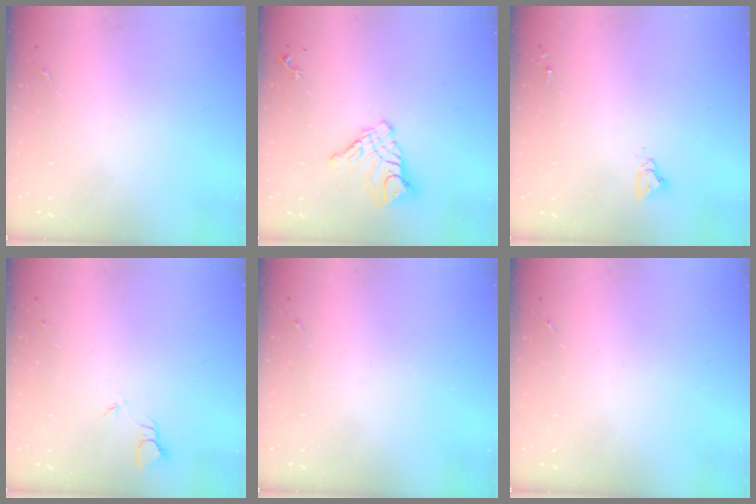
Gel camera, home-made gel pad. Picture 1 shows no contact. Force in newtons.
{"total": 11.5, "press": 11.4, "slide": 0.8}
{"total": 4.8, "press": 4.8, "slide": 0.3}
{"total": 2.0, "press": 2.0, "slide": 0.1}
{"total": 0.0}
{"total": 0.0}